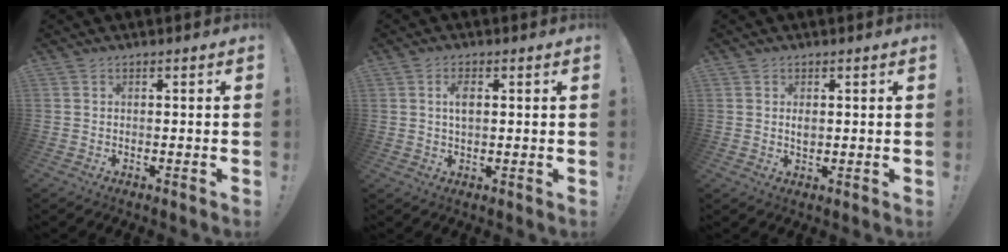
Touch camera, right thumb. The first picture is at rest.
{"total": 4.3, "force": [1.0, 2.8, 3.1], "torque": [-0.048, 0.003, 0.015]}
{"total": 2.4, "force": [0.6, 2.1, 0.9], "torque": [-0.012, -0.003, 0.009]}